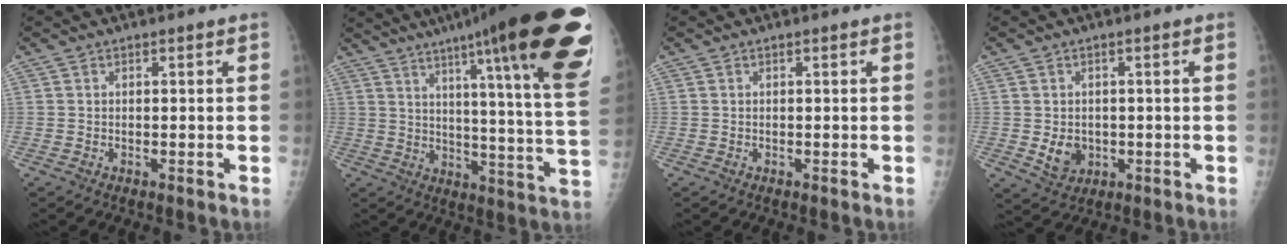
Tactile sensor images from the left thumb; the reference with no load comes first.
{"total": 30.7, "force": [18.4, 3.3, 24.4], "torque": [-0.269, -0.066, 0.251]}
{"total": 0.0}
{"total": 4.6, "force": [-0.5, 3.8, 2.5], "torque": [-0.025, -0.002, 0.003]}